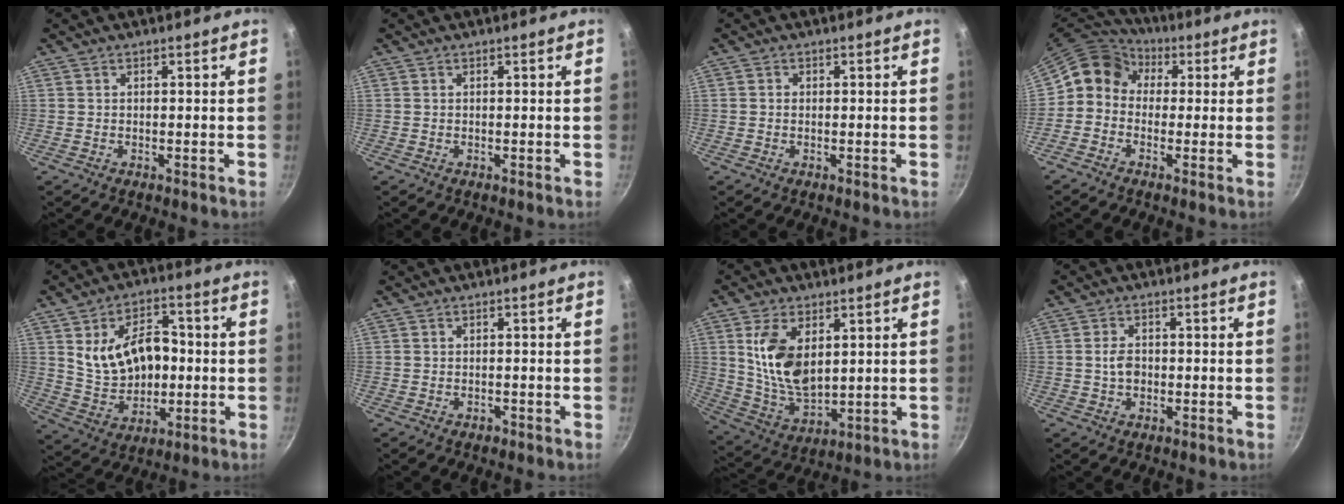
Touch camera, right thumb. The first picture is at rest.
{"total": 0.0}
{"total": 0.8, "force": [0.0, 0.7, 0.3], "torque": [-0.005, 0.004, -0.001]}
{"total": 9.6, "force": [0.8, 8.4, 4.5], "torque": [-0.067, 0.031, -0.017]}
{"total": 14.5, "force": [1.2, 9.7, 10.7], "torque": [-0.144, -0.001, 0.036]}
{"total": 0.8, "force": [-0.5, 0.6, 0.3], "torque": [-0.004, 0.005, -0.004]}
{"total": 13.1, "force": [3.7, 7.4, 10.1], "torque": [-0.180, -0.029, 0.083]}
{"total": 3.4, "force": [-0.3, 2.5, 2.3], "torque": [-0.033, 0.008, -0.008]}